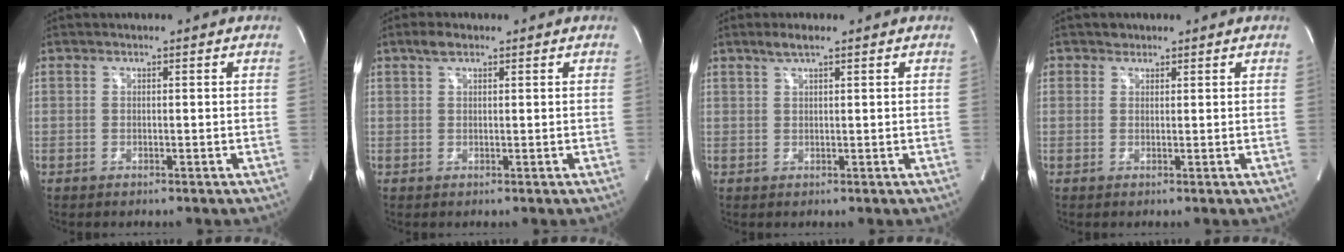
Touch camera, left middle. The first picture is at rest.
{"total": 2.1, "force": [1.4, 0.9, 1.3], "torque": [-0.029, 0.011, 0.026]}
{"total": 2.3, "force": [1.6, 0.2, 1.6], "torque": [-0.038, 0.006, 0.032]}
{"total": 1.3, "force": [0.8, 1.0, 0.0], "torque": [0.004, 0.001, 0.009]}